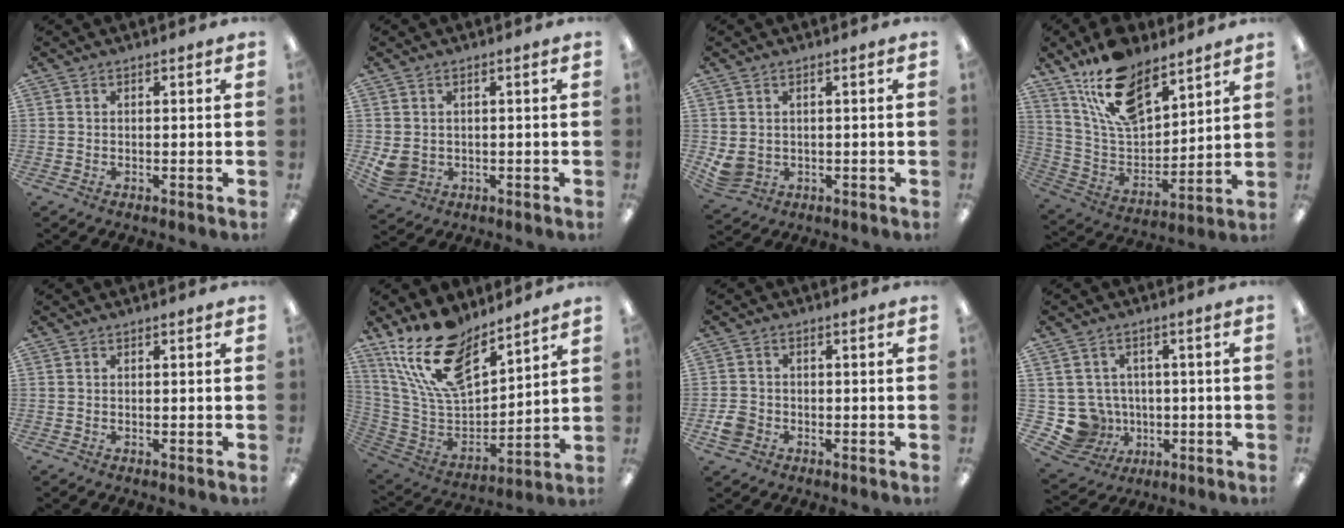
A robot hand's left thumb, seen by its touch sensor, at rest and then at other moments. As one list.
[{"total": 4.1, "force": [0.4, 3.5, 2.1], "torque": [-0.051, -0.010, 0.006]}, {"total": 3.9, "force": [0.6, 3.3, 2.0], "torque": [-0.059, -0.006, 0.011]}, {"total": 17.3, "force": [12.6, 7.9, 9.0], "torque": [-0.173, -0.063, 0.227]}, {"total": 0.0}, {"total": 20.8, "force": [14.6, 9.6, 11.4], "torque": [-0.233, -0.089, 0.266]}, {"total": 3.6, "force": [-1.8, 2.8, 1.3], "torque": [-0.024, 0.005, -0.034]}, {"total": 8.5, "force": [-1.0, 8.3, 1.5], "torque": [-0.073, 0.002, -0.007]}]